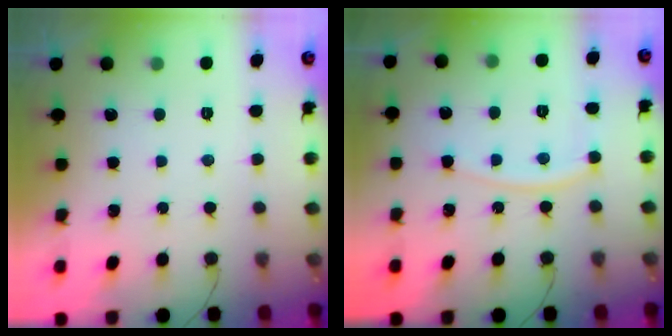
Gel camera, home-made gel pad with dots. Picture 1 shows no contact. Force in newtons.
{"total": 8.2, "press": 8.1, "slide": 1.1}